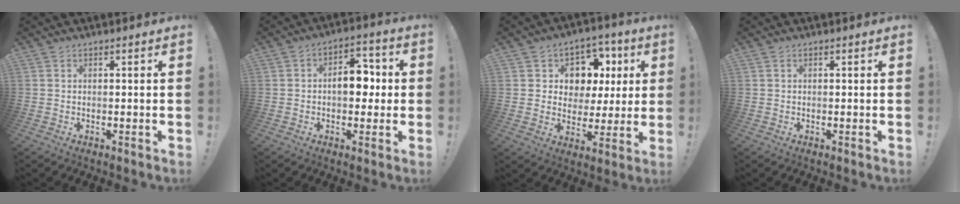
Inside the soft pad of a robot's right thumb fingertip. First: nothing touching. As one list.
[{"total": 10.2, "force": [-0.2, 6.8, 7.6], "torque": [-0.098, 0.018, -0.003]}, {"total": 8.9, "force": [2.8, 8.0, 2.6], "torque": [-0.025, -0.024, 0.061]}, {"total": 0.0}]